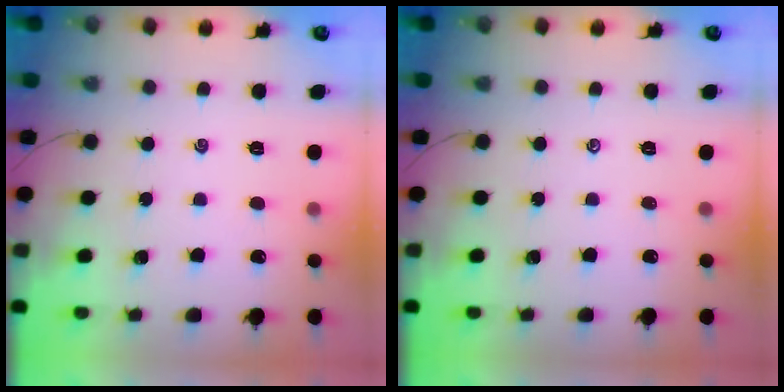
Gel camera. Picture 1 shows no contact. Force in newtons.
{"total": 0.0}